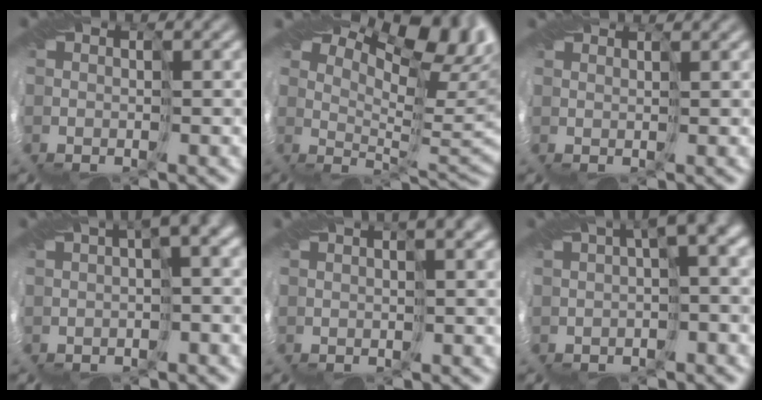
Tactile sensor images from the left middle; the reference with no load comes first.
{"total": 12.6, "force": [6.8, 5.4, 9.1], "torque": [-0.130, 0.025, 0.096]}
{"total": 2.7, "force": [2.5, 0.4, 1.0], "torque": [-0.013, 0.009, 0.022]}
{"total": 5.0, "force": [1.3, 1.4, 4.6], "torque": [-0.067, 0.017, 0.017]}
{"total": 3.3, "force": [1.8, 0.6, 2.7], "torque": [-0.041, 0.012, 0.019]}
{"total": 5.8, "force": [1.4, 1.7, 5.3], "torque": [-0.075, 0.019, 0.017]}